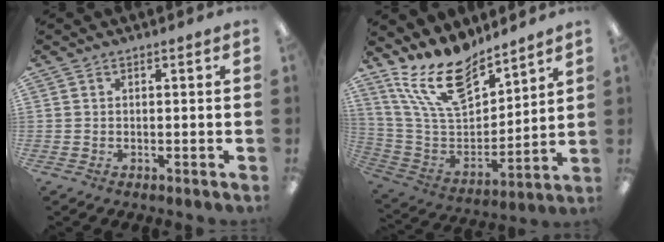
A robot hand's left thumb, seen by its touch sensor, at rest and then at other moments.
{"total": 18.8, "force": [13.6, 8.4, 9.9], "torque": [-0.193, -0.075, 0.246]}